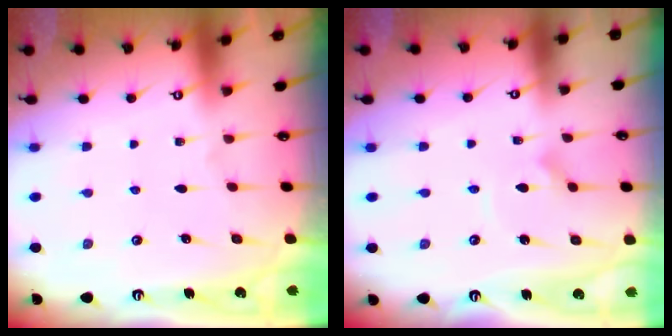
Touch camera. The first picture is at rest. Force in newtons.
{"total": 2.6, "press": 2.6, "slide": 0.3}